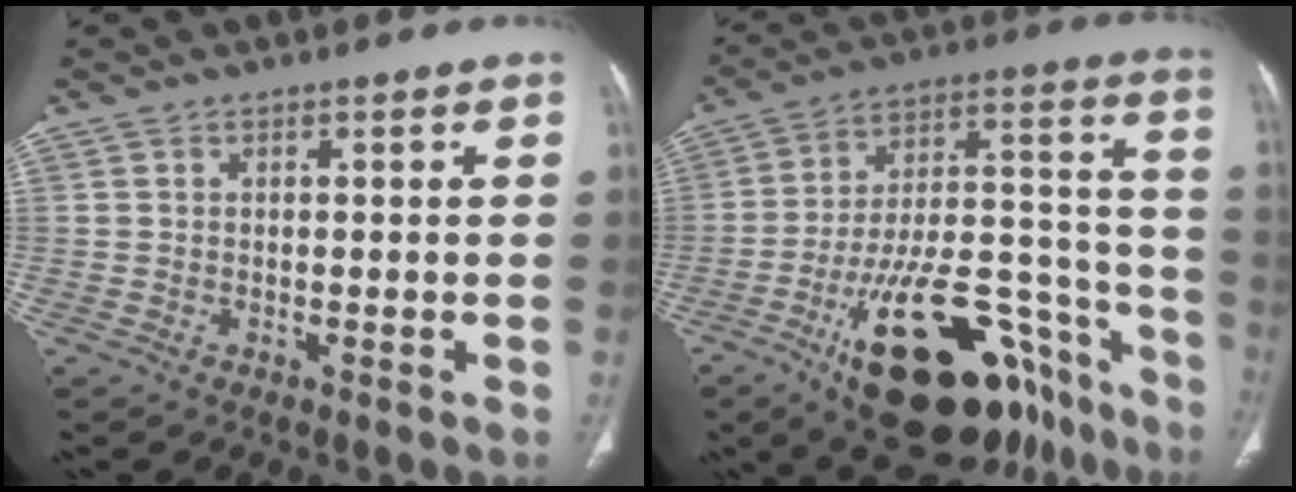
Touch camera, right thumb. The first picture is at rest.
{"total": 29.1, "force": [-16.3, 12.5, 20.6], "torque": [-0.253, 0.093, -0.249]}